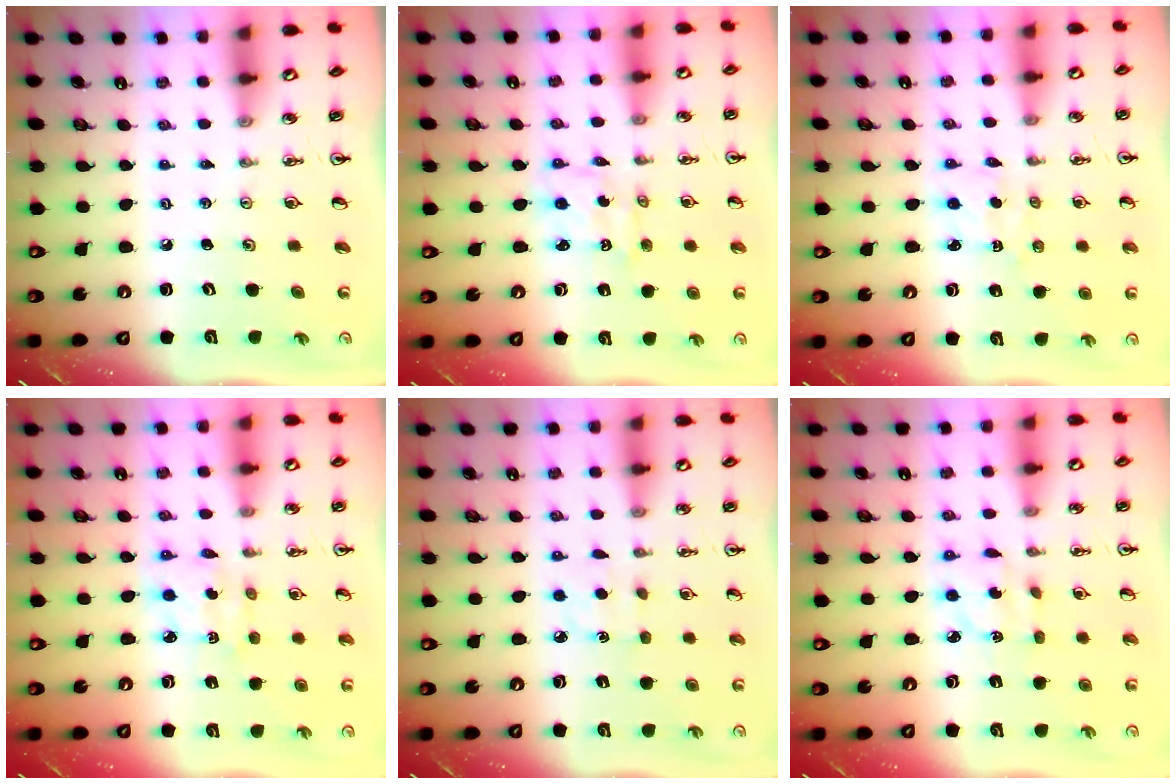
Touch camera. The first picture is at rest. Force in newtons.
{"total": 1.4, "press": 1.4, "slide": 0.2}
{"total": 1.6, "press": 1.4, "slide": 0.7}
{"total": 3.6, "press": 3.6, "slide": 0.1}
{"total": 4.6, "press": 4.5, "slide": 0.6}
{"total": 3.5, "press": 3.5, "slide": 0.4}